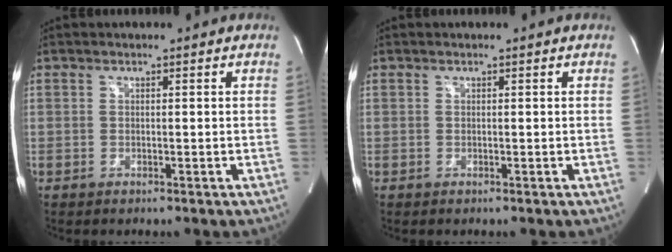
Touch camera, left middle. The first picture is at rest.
{"total": 0.0}